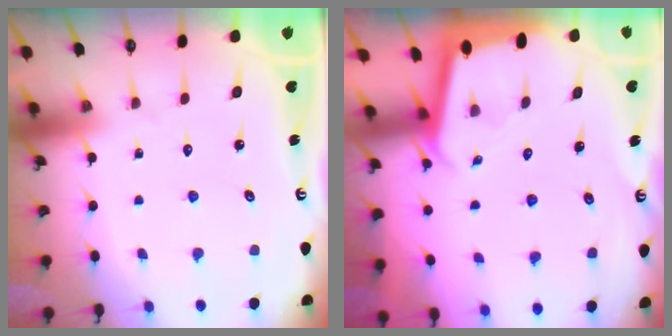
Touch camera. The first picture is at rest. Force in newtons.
{"total": 1.8, "press": 1.8, "slide": 0.0}